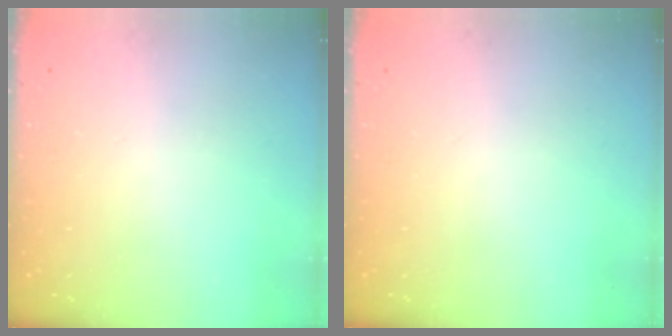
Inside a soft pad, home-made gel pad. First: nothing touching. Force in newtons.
{"total": 0.0}